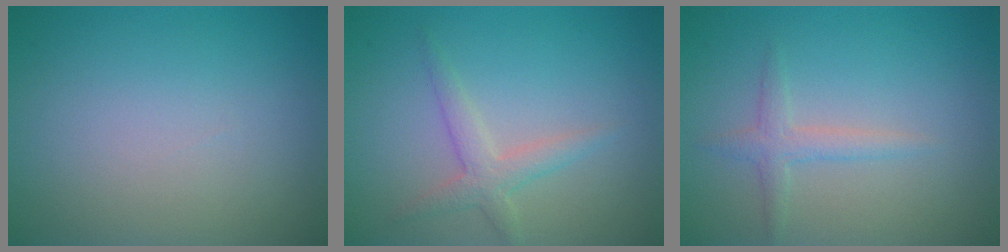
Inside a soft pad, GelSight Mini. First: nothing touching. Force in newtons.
{"total": 2.2, "press": 2.2, "slide": 0.1}
{"total": 1.7, "press": 1.7, "slide": 0.1}